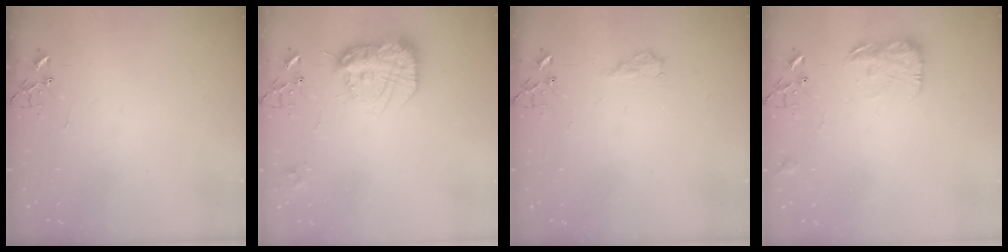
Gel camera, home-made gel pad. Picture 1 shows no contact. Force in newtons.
{"total": 17.7, "press": 17.6, "slide": 1.8}
{"total": 8.2, "press": 8.2, "slide": 0.9}
{"total": 11.7, "press": 11.7, "slide": 0.4}